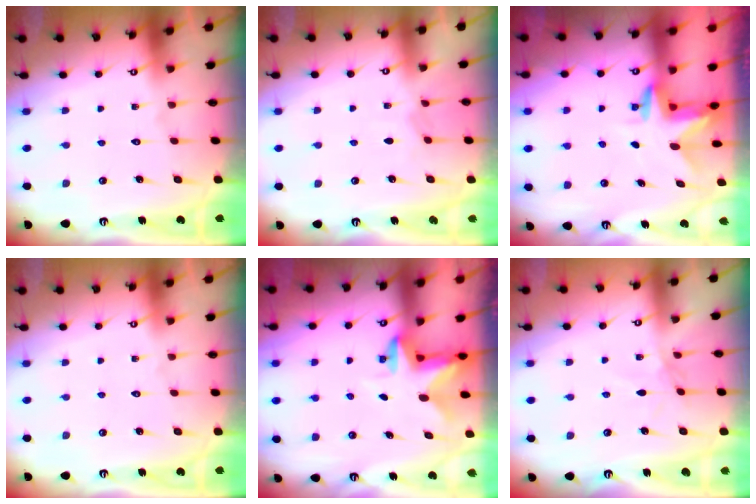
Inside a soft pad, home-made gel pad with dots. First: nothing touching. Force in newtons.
{"total": 2.6, "press": 2.5, "slide": 0.5}
{"total": 2.7, "press": 2.7, "slide": 0.1}
{"total": 0.0}
{"total": 2.6, "press": 2.5, "slide": 0.5}
{"total": 1.7, "press": 1.7, "slide": 0.4}